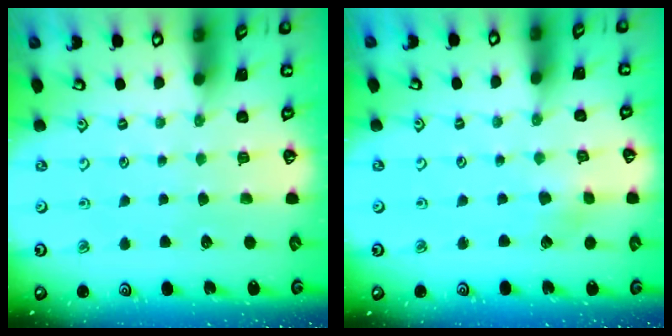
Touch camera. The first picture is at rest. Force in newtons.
{"total": 3.1, "press": 3.0, "slide": 0.5}